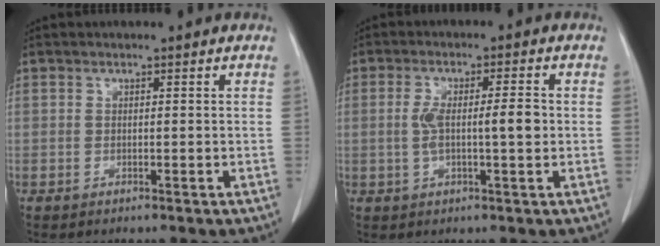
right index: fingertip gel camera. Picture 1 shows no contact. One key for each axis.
{"total": 5.8, "fx": -0.1, "fy": 1.0, "fz": 5.8, "tx": -0.108, "ty": 0.012, "tz": 0.002}